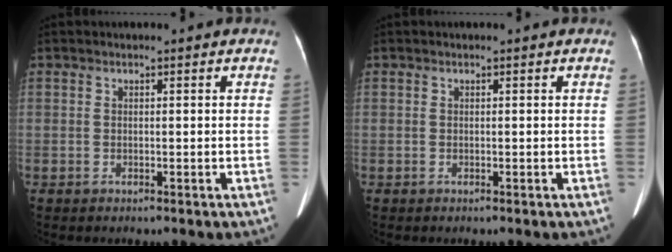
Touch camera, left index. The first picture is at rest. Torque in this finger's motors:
{"motor_torque": [0.03, 0.03, 0.00, 0.01]}